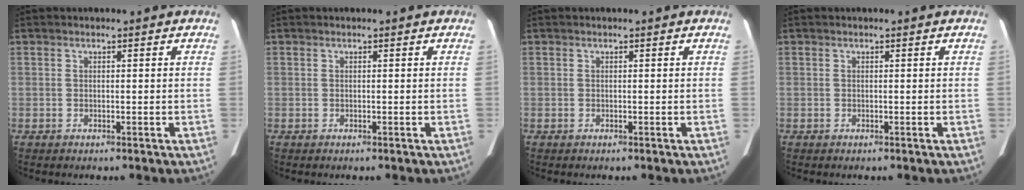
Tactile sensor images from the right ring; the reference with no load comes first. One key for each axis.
{"total": 0.0}
{"total": 0.0}
{"total": 0.0}